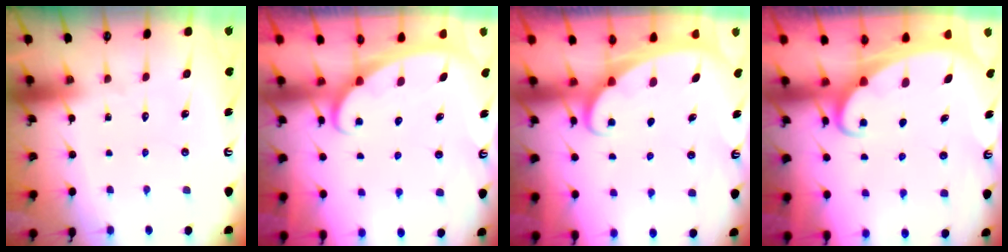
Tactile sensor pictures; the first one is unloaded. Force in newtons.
{"total": 2.5, "press": 2.5, "slide": 0.3}
{"total": 1.9, "press": 1.9, "slide": 0.1}
{"total": 2.3, "press": 2.3, "slide": 0.3}